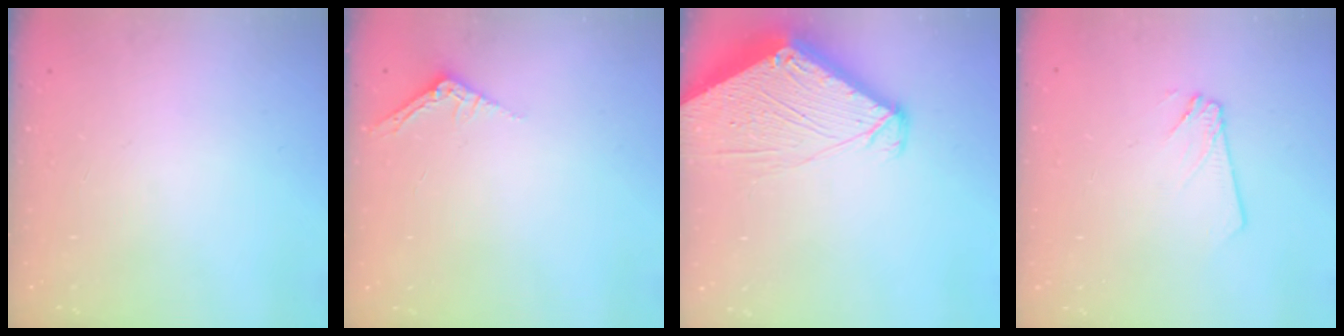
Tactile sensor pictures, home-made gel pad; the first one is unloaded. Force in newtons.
{"total": 2.5, "press": 2.5, "slide": 0.2}
{"total": 6.9, "press": 6.9, "slide": 0.6}
{"total": 2.4, "press": 2.4, "slide": 0.2}